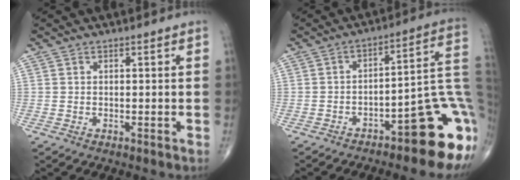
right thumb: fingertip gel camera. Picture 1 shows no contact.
{"total": 17.5, "force": [-7.4, 4.7, 15.1], "torque": [-0.115, 0.065, -0.097]}